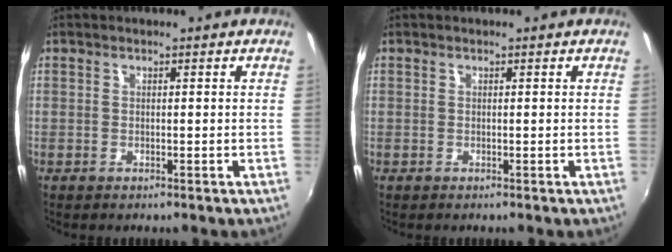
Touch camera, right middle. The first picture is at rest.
{"total": 0.0}